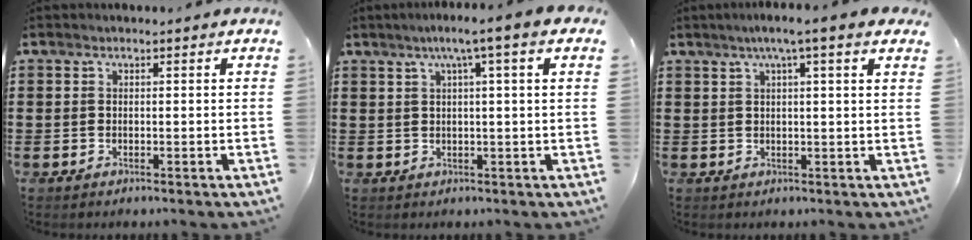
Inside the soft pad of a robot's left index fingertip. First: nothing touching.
{"total": 3.8, "force": [1.6, -0.6, 3.4], "torque": [-0.068, -0.002, 0.021]}
{"total": 3.8, "force": [2.2, -0.3, 3.0], "torque": [-0.064, 0.004, 0.037]}